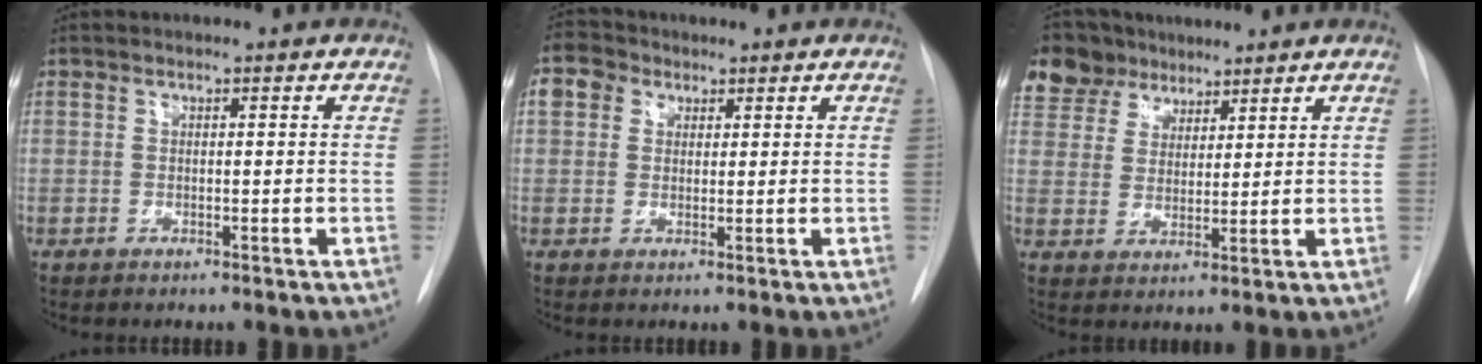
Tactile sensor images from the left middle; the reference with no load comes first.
{"total": 5.0, "force": [2.1, 4.1, 1.9], "torque": [-0.047, 0.020, 0.038]}
{"total": 10.1, "force": [7.6, 6.3, 1.8], "torque": [-0.037, 0.028, 0.146]}